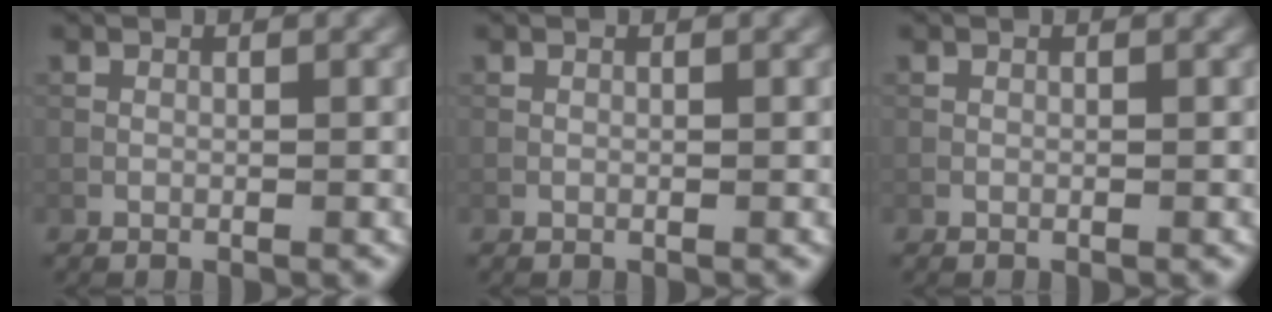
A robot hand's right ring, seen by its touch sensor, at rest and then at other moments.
{"total": 0.0}
{"total": 0.0}